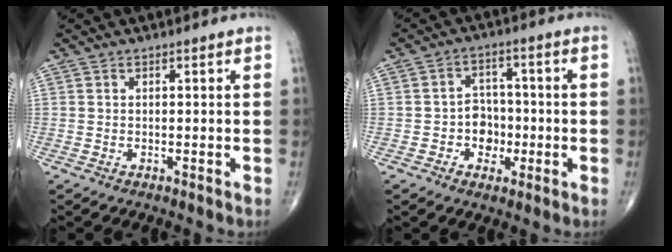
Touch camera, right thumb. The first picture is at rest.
{"total": 6.0, "force": [-1.6, 5.1, 2.8], "torque": [-0.003, 0.018, -0.033]}